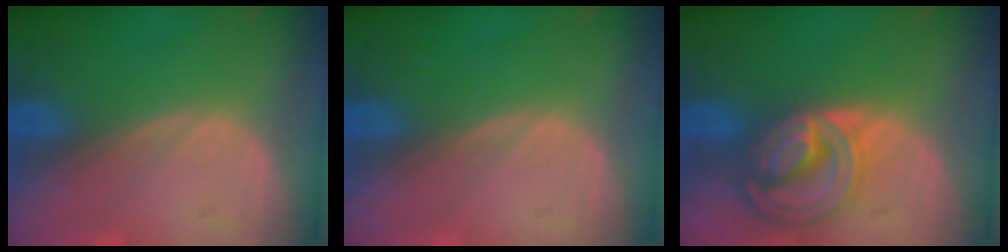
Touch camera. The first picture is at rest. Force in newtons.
{"total": 0.0}
{"total": 8.6, "press": 7.3, "slide": 4.6}